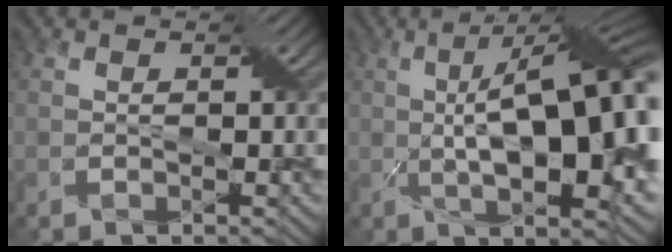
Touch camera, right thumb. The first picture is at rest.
{"total": 16.4, "force": [0.5, 5.0, 15.6], "torque": [-0.234, 0.021, 0.005]}